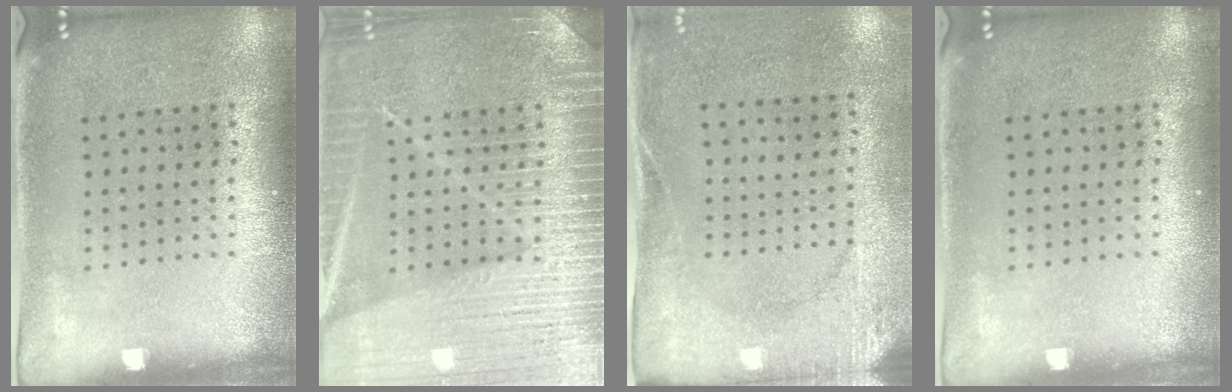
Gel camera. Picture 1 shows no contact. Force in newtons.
{"total": 6.8, "press": 6.8, "slide": 1.0}
{"total": 2.7, "press": 2.1, "slide": 1.7}
{"total": 0.0}